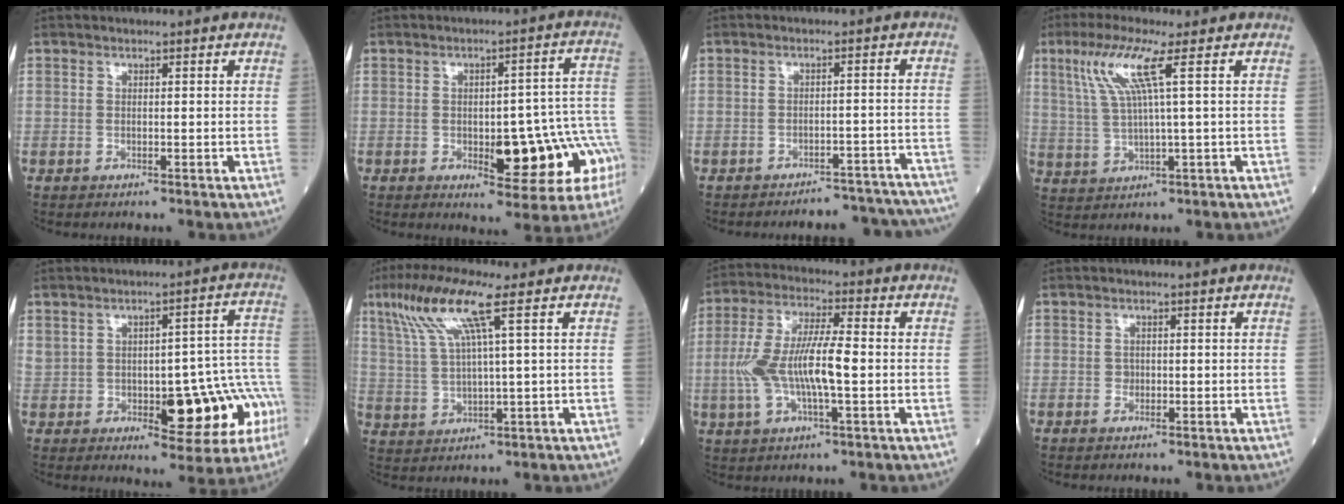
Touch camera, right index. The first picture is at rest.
{"total": 14.2, "force": [-3.8, 4.1, 13.0], "torque": [-0.109, 0.030, -0.032]}
{"total": 11.7, "force": [-11.4, 2.4, 0.8], "torque": [0.016, 0.029, -0.123]}
{"total": 7.8, "force": [3.3, -0.6, 7.0], "torque": [-0.153, 0.008, 0.073]}
{"total": 15.2, "force": [-2.1, 5.7, 13.9], "torque": [-0.161, 0.035, -0.004]}
{"total": 9.6, "force": [4.9, 0.0, 8.2], "torque": [-0.181, 0.018, 0.103]}
{"total": 10.7, "force": [-0.9, 2.6, 10.3], "torque": [-0.215, 0.014, -0.014]}
{"total": 0.6, "force": [0.0, 0.6, 0.2], "torque": [0.000, 0.004, 0.001]}